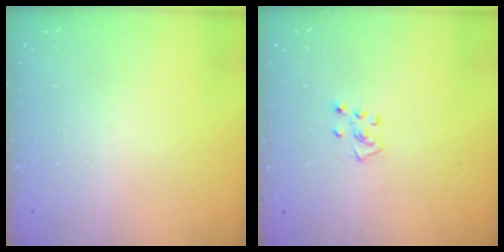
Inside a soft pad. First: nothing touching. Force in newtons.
{"total": 4.8, "press": 4.8, "slide": 0.4}